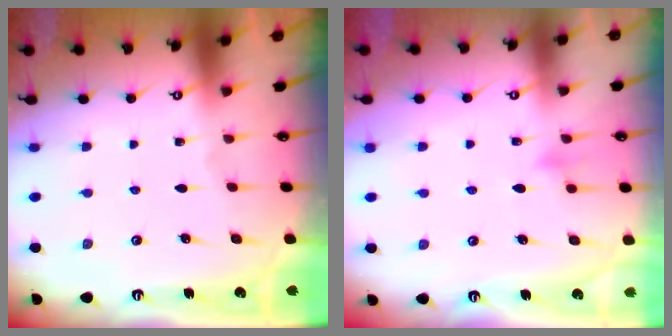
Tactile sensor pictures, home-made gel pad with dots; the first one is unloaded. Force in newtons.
{"total": 7.7, "press": 7.7, "slide": 0.5}